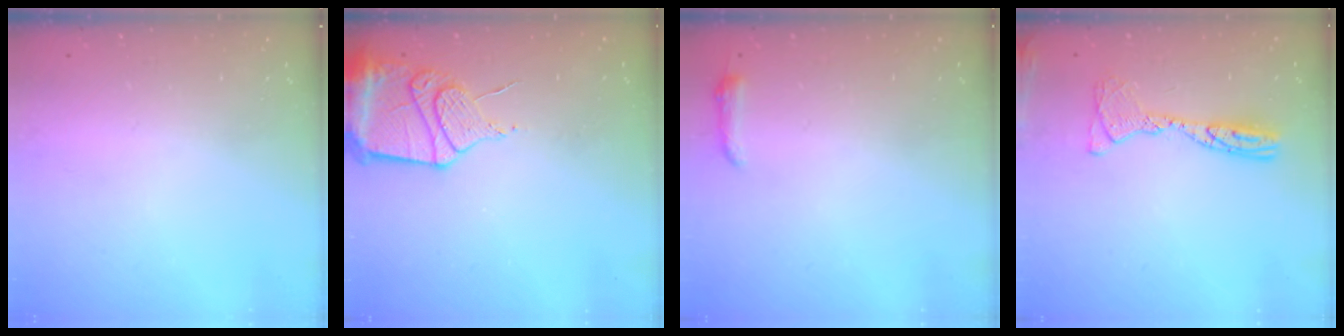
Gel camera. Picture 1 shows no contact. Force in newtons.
{"total": 13.2, "press": 13.1, "slide": 1.7}
{"total": 3.7, "press": 3.7, "slide": 0.7}
{"total": 12.2, "press": 12.1, "slide": 1.3}